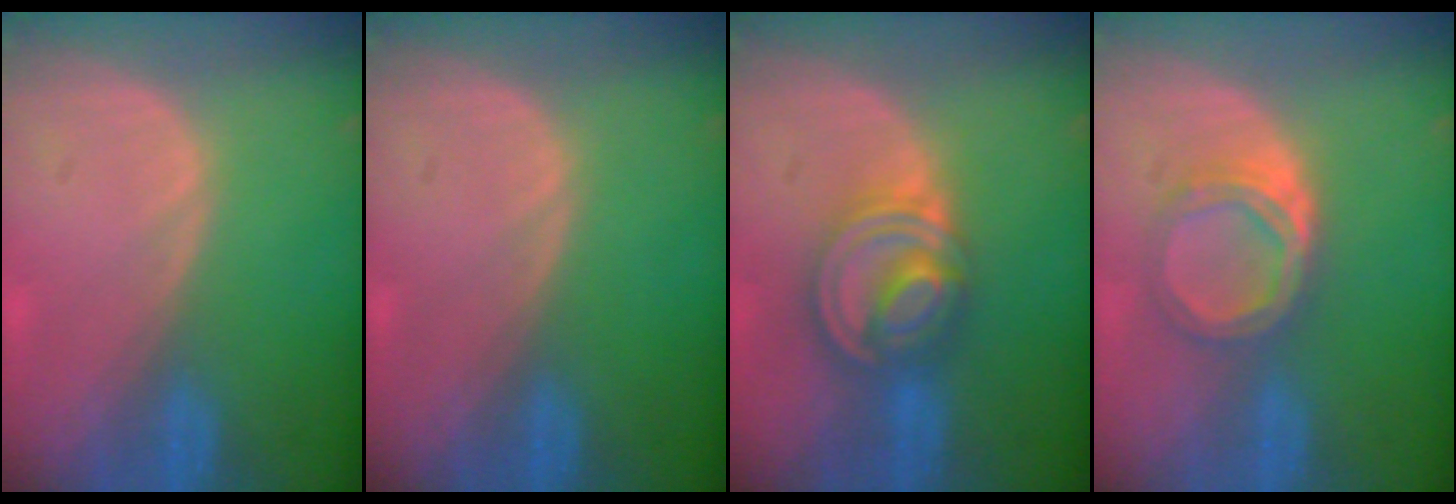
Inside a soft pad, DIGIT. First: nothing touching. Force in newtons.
{"total": 0.0}
{"total": 8.3, "press": 7.0, "slide": 4.5}
{"total": 5.6, "press": 5.0, "slide": 2.5}